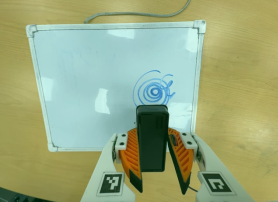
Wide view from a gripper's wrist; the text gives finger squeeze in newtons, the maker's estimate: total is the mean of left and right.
{"total": 5.6, "left": 5.0, "right": 6.1}